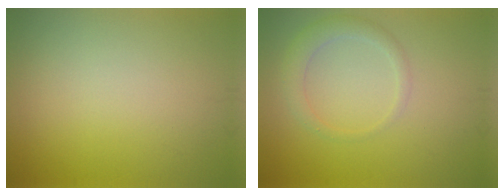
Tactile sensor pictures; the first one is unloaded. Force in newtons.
{"total": 2.2, "press": 2.2, "slide": 0.3}